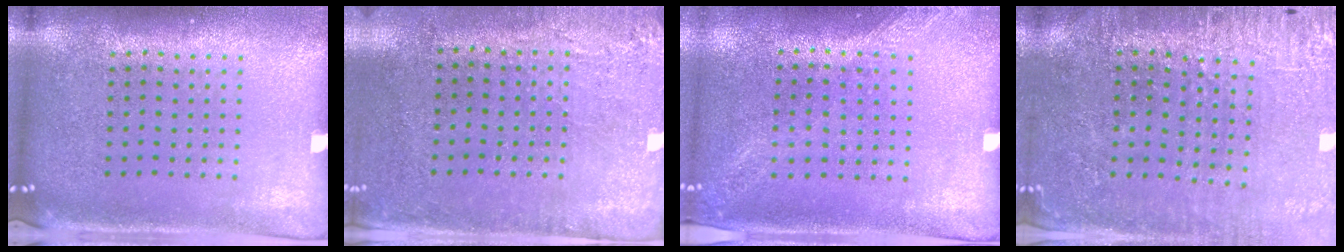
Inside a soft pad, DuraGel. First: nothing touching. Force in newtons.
{"total": 2.9, "press": 2.4, "slide": 1.6}
{"total": 1.4, "press": 1.3, "slide": 0.4}
{"total": 3.0, "press": 2.8, "slide": 0.8}